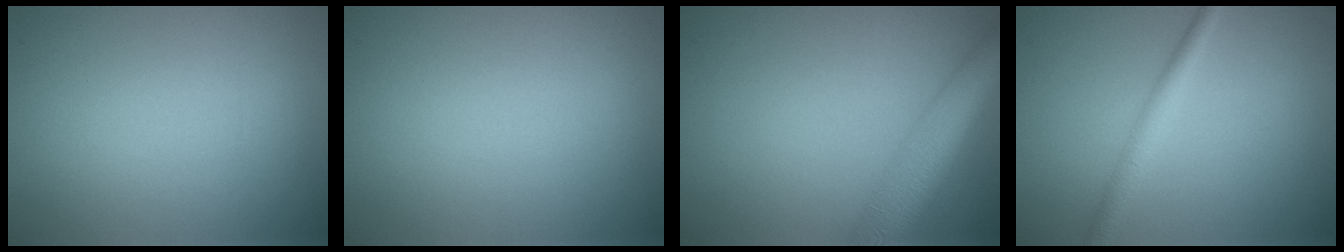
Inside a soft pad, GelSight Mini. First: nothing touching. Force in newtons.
{"total": 0.0}
{"total": 7.9, "press": 7.9, "slide": 0.4}
{"total": 2.3, "press": 2.3, "slide": 0.0}